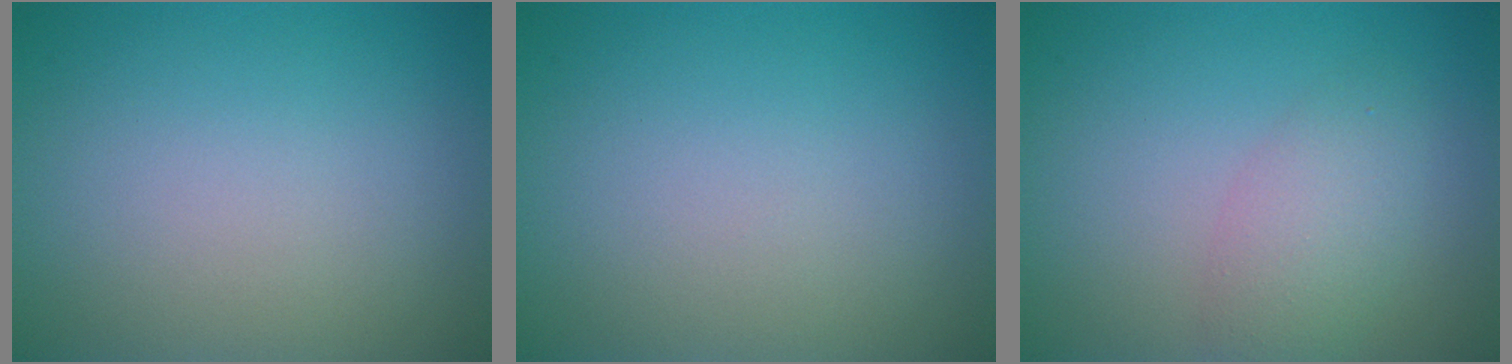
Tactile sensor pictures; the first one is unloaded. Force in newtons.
{"total": 0.0}
{"total": 3.0, "press": 3.0, "slide": 0.2}